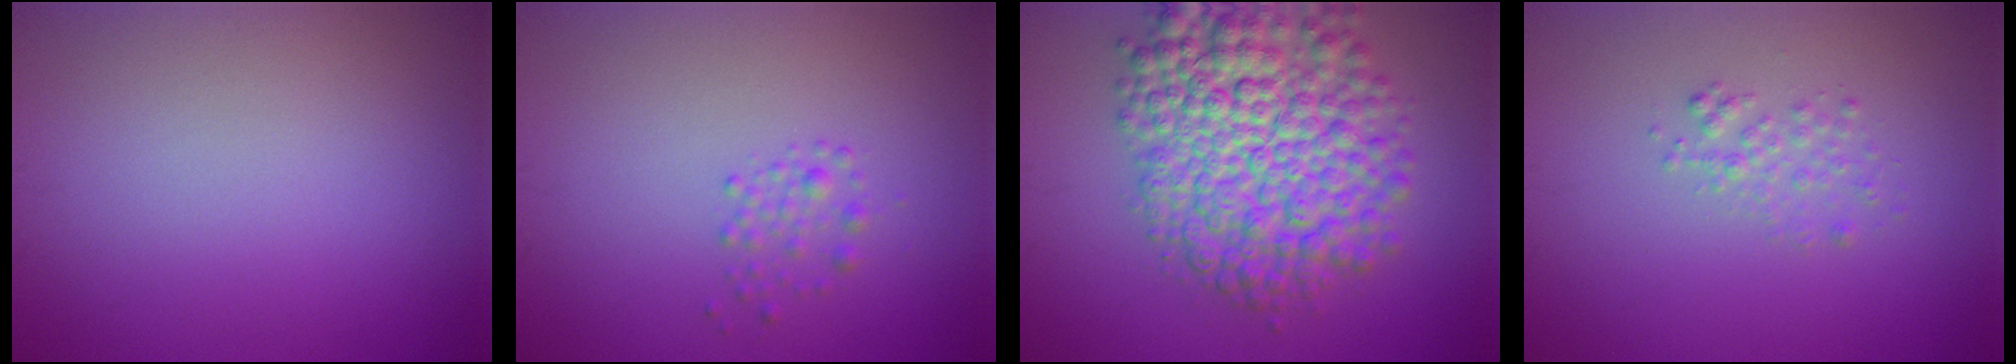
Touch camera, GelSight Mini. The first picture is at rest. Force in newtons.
{"total": 1.2, "press": 1.2, "slide": 0.0}
{"total": 10.1, "press": 10.1, "slide": 0.3}
{"total": 1.4, "press": 1.4, "slide": 0.1}